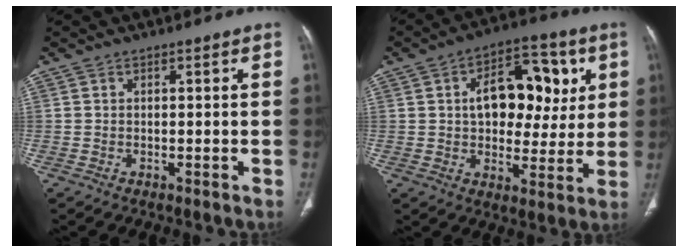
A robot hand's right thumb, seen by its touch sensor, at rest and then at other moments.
{"total": 16.3, "force": [3.8, 10.3, 12.0], "torque": [-0.122, 0.010, 0.057]}